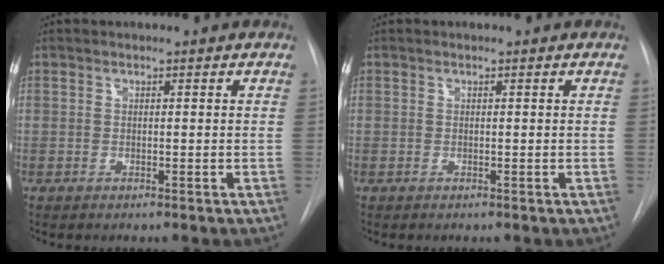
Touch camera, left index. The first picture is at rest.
{"total": 0.0}